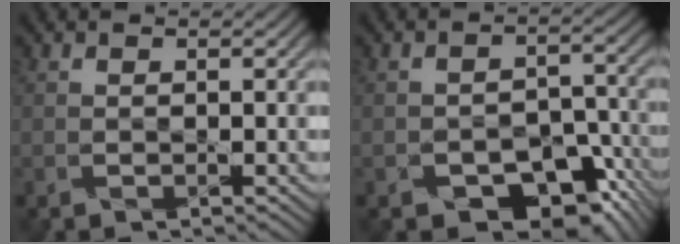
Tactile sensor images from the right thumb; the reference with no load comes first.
{"total": 9.6, "force": [-6.4, 5.5, 4.5], "torque": [-0.054, -0.007, -0.088]}